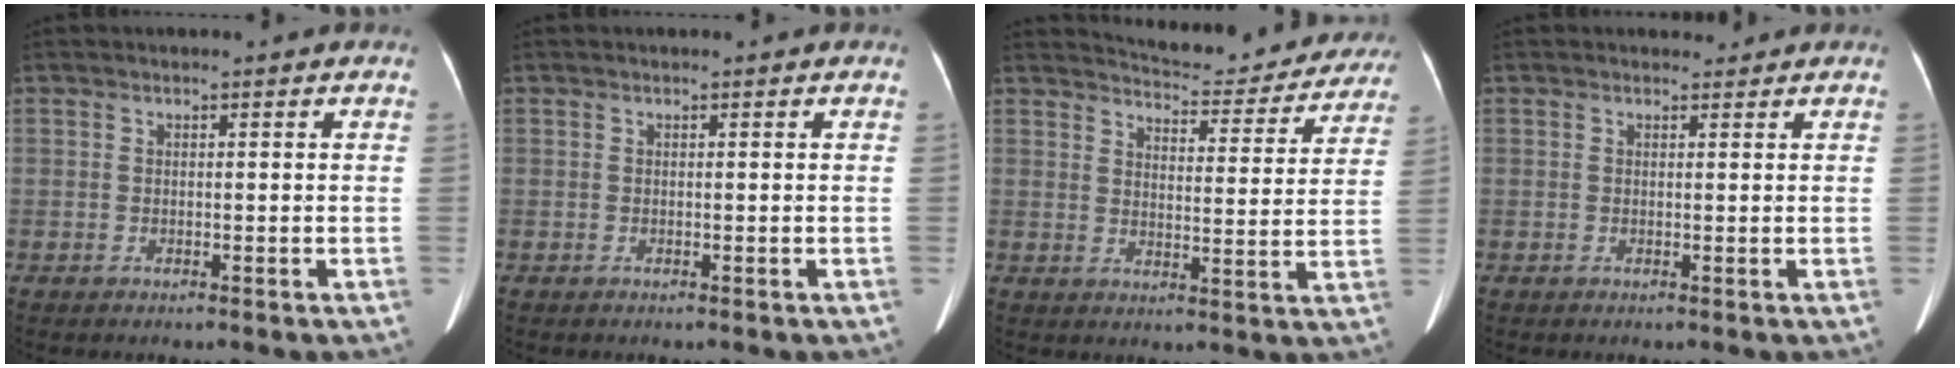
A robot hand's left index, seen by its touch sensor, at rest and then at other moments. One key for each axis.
{"total": 0.0}
{"total": 17.0, "fx": 16.2, "fy": 3.5, "fz": 4.1, "tx": -0.042, "ty": -0.025, "tz": 0.187}
{"total": 1.0, "fx": 1.0, "fy": 0.4, "fz": -0.1, "tx": -0.005, "ty": -0.003, "tz": 0.013}